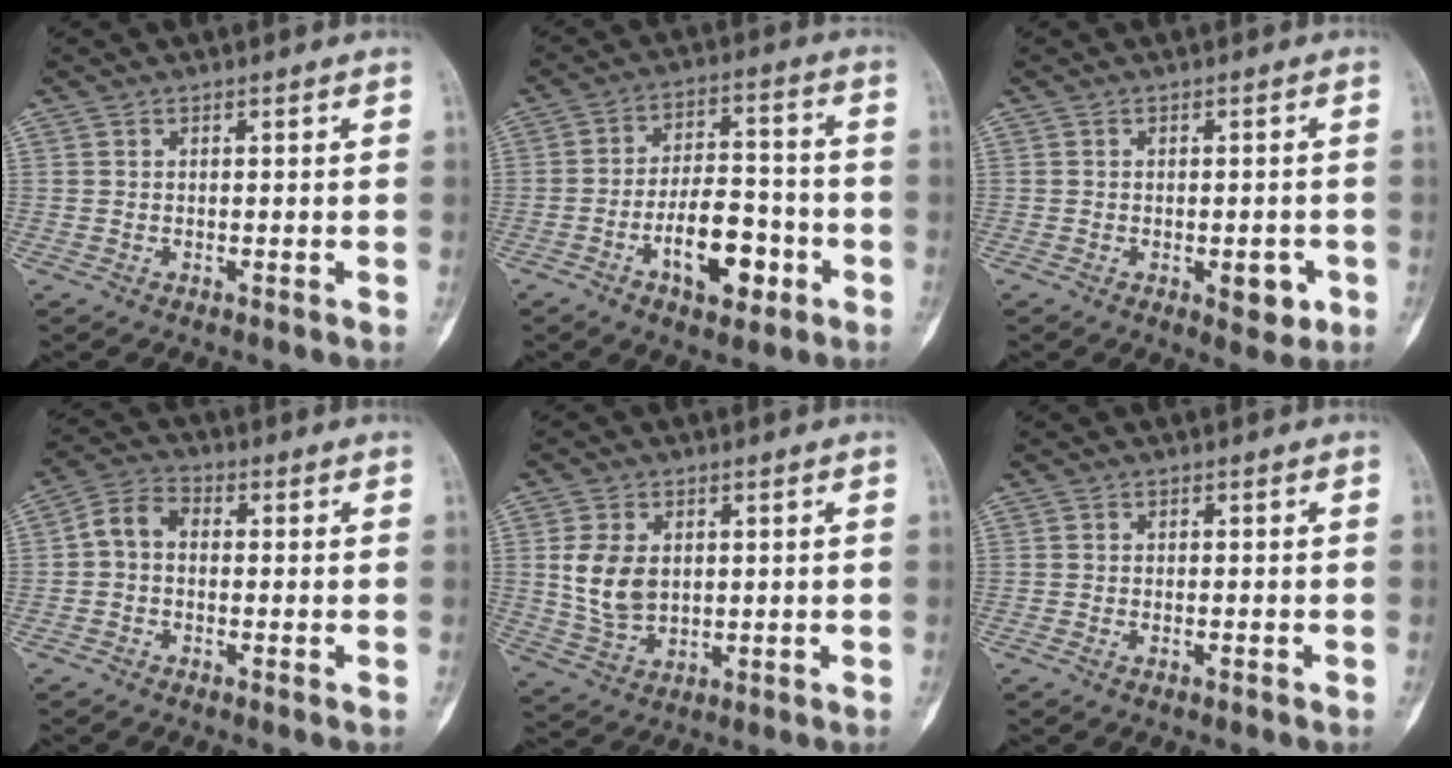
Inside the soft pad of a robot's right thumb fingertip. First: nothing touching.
{"total": 12.1, "force": [-4.8, 6.1, 9.3], "torque": [-0.131, 0.035, -0.076]}
{"total": 4.5, "force": [-1.5, 2.2, 3.6], "torque": [-0.027, 0.003, -0.013]}
{"total": 5.4, "force": [-0.3, 3.9, 3.7], "torque": [-0.057, 0.018, -0.020]}
{"total": 8.2, "force": [1.2, 5.7, 5.8], "torque": [-0.098, -0.007, 0.034]}
{"total": 1.1, "force": [-0.4, 0.5, 0.9], "torque": [-0.016, 0.010, -0.004]}